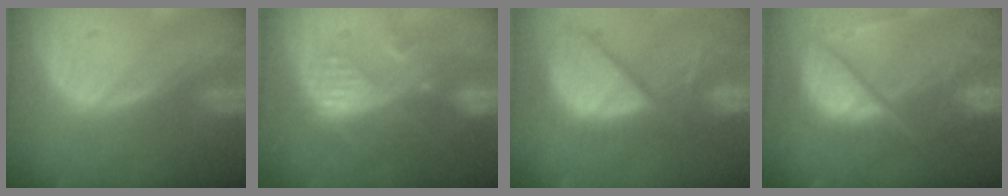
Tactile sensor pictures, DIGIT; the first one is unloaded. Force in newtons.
{"total": 8.8, "press": 8.0, "slide": 3.8}
{"total": 13.0, "press": 10.9, "slide": 7.1}
{"total": 11.0, "press": 9.2, "slide": 6.1}